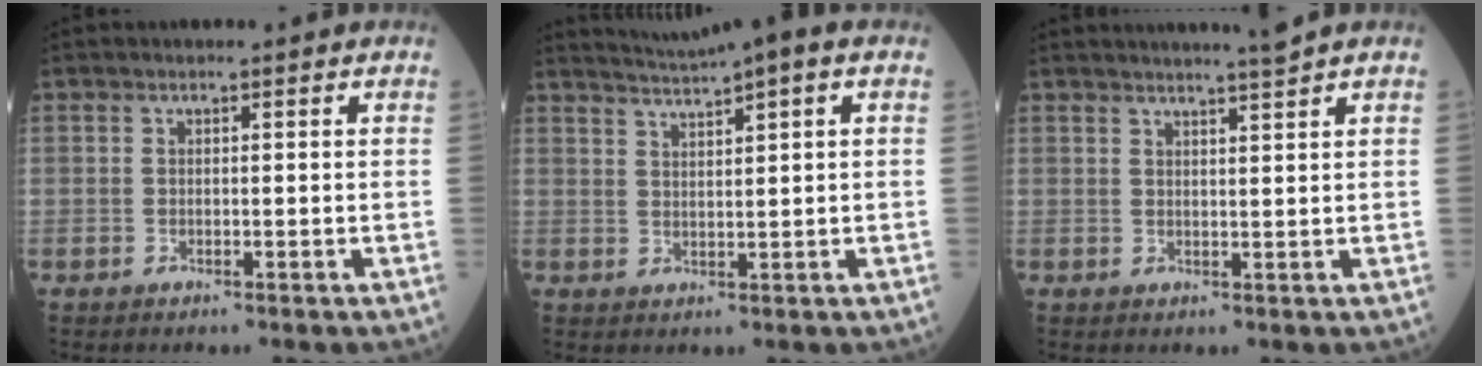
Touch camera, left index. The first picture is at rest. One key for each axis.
{"total": 6.6, "fx": 4.9, "fy": -0.1, "fz": 4.4, "tx": -0.082, "ty": 0.025, "tz": 0.079}
{"total": 3.7, "fx": 3.3, "fy": -1.1, "fz": 1.2, "tx": -0.020, "ty": -0.003, "tz": 0.050}